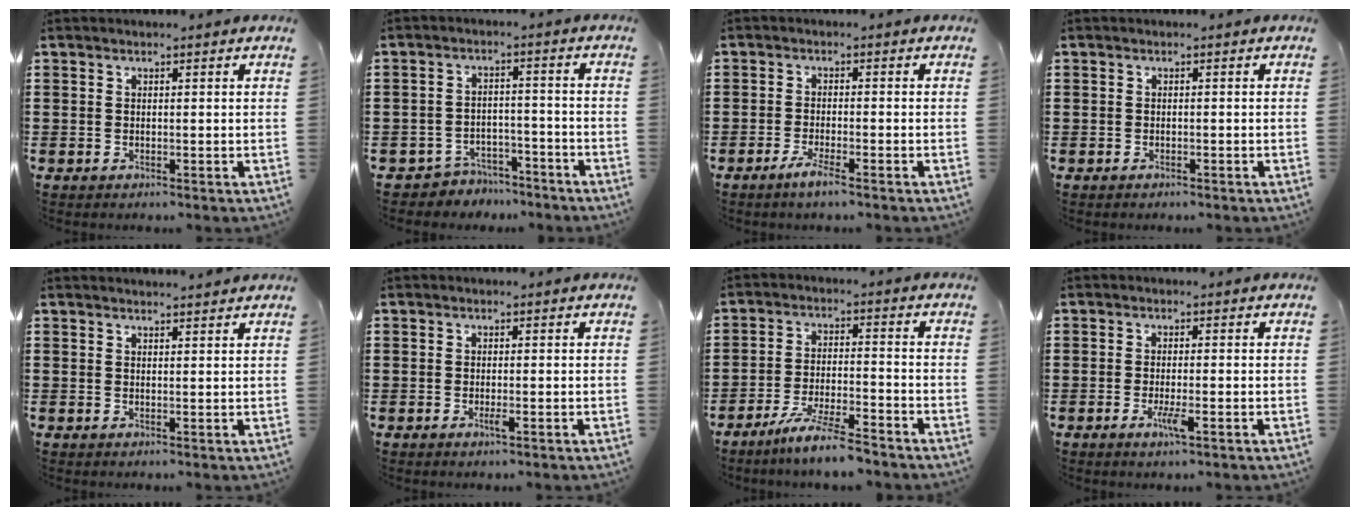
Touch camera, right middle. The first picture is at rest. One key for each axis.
{"total": 4.2, "fx": -4.1, "fy": 0.9, "fz": -0.2, "tx": -0.005, "ty": 0.006, "tz": -0.088}
{"total": 2.6, "fx": -1.9, "fy": 0.1, "fz": 1.8, "tx": -0.038, "ty": -0.001, "tz": -0.037}
{"total": 0.7, "fx": -0.6, "fy": 0.4, "fz": 0.0, "tx": 0.001, "ty": 0.003, "tz": -0.013}
{"total": 1.3, "fx": 1.3, "fy": -0.1, "fz": 0.2, "tx": 0.002, "ty": -0.003, "tz": 0.023}
{"total": 1.1, "fx": -0.5, "fy": 0.1, "fz": 1.0, "tx": -0.018, "ty": -0.004, "tz": -0.008}
{"total": 6.7, "fx": -5.8, "fy": -0.1, "fz": 3.3, "tx": -0.070, "ty": -0.011, "tz": -0.111}
{"total": 2.9, "fx": -1.2, "fy": 0.4, "fz": 2.6, "tx": -0.056, "ty": -0.008, "tz": -0.025}